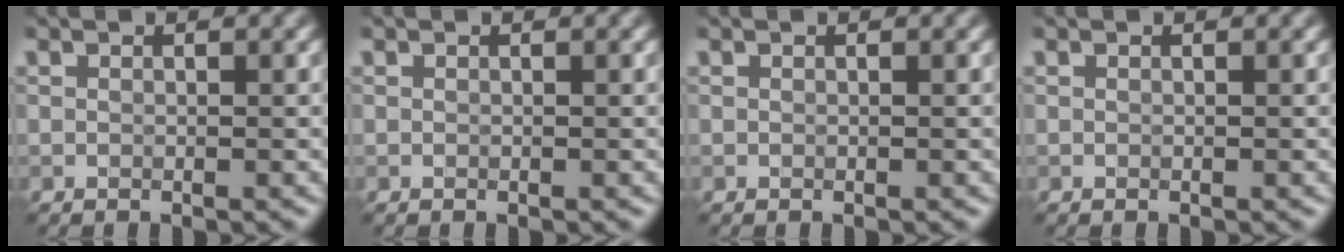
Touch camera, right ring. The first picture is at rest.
{"total": 0.0}
{"total": 0.0}
{"total": 0.0}